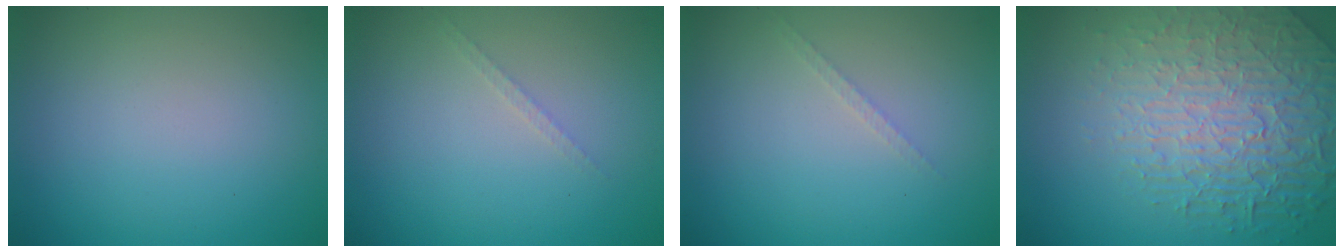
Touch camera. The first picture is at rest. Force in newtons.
{"total": 0.8, "press": 0.8, "slide": 0.0}
{"total": 0.8, "press": 0.8, "slide": 0.0}
{"total": 7.1, "press": 5.5, "slide": 4.4}